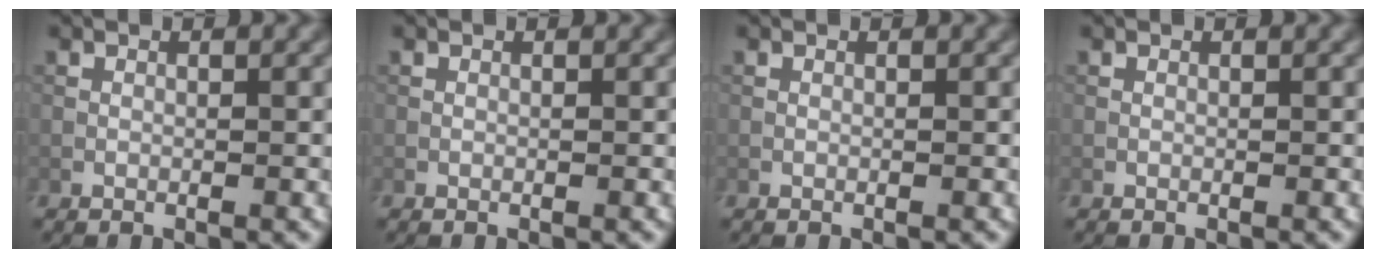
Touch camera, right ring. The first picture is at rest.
{"total": 0.0}
{"total": 0.0}
{"total": 0.0}